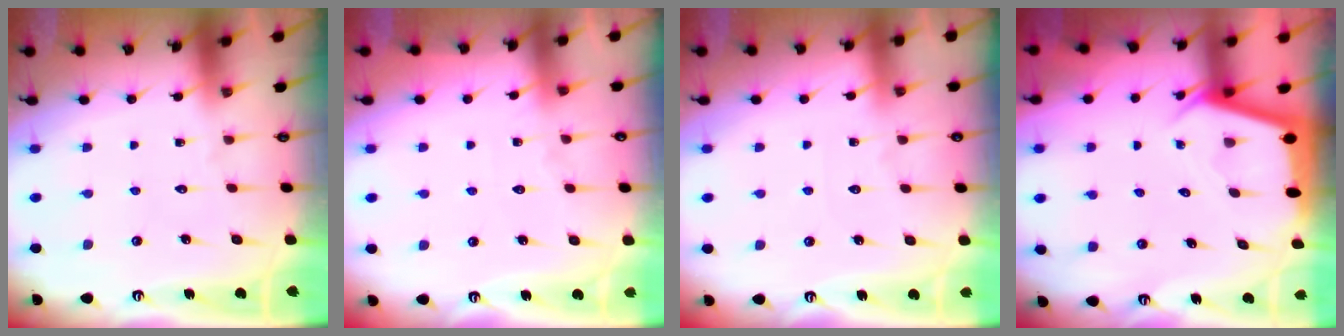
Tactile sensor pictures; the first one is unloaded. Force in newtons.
{"total": 2.6, "press": 2.6, "slide": 0.4}
{"total": 2.5, "press": 2.5, "slide": 0.5}
{"total": 2.4, "press": 2.4, "slide": 0.2}